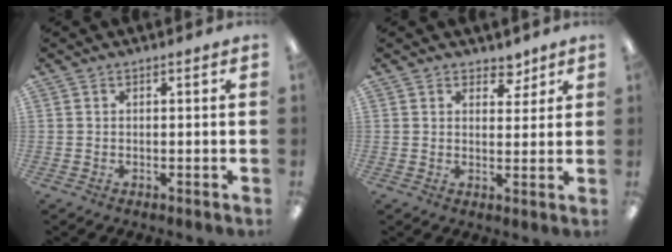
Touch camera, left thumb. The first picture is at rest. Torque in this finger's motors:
{"motor_torque": [-0.13, -0.11, -0.18, -0.24, -0.01]}